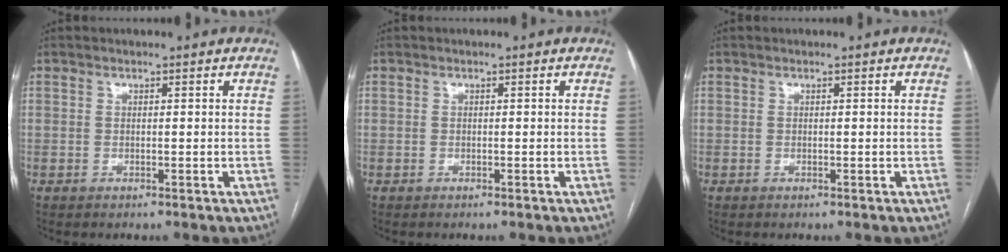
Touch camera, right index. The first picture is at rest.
{"total": 0.0}
{"total": 0.0}